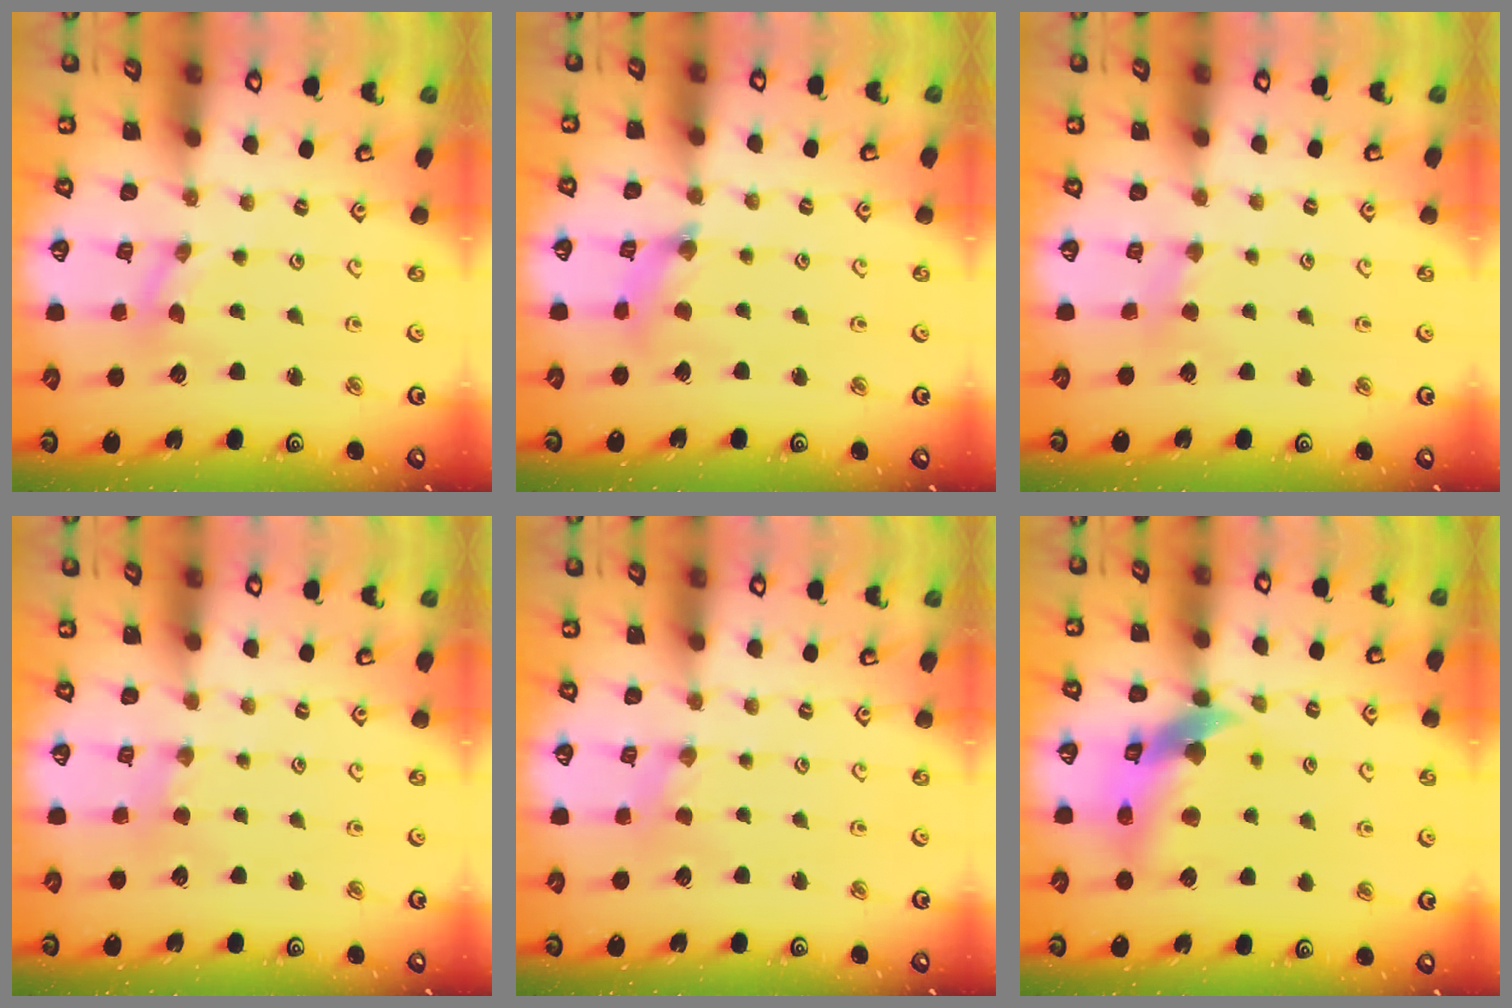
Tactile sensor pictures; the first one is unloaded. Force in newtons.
{"total": 2.5, "press": 2.5, "slide": 0.2}
{"total": 2.1, "press": 2.1, "slide": 0.3}
{"total": 1.6, "press": 1.5, "slide": 0.4}
{"total": 0.5, "press": 0.5, "slide": 0.1}
{"total": 12.7, "press": 12.6, "slide": 1.9}